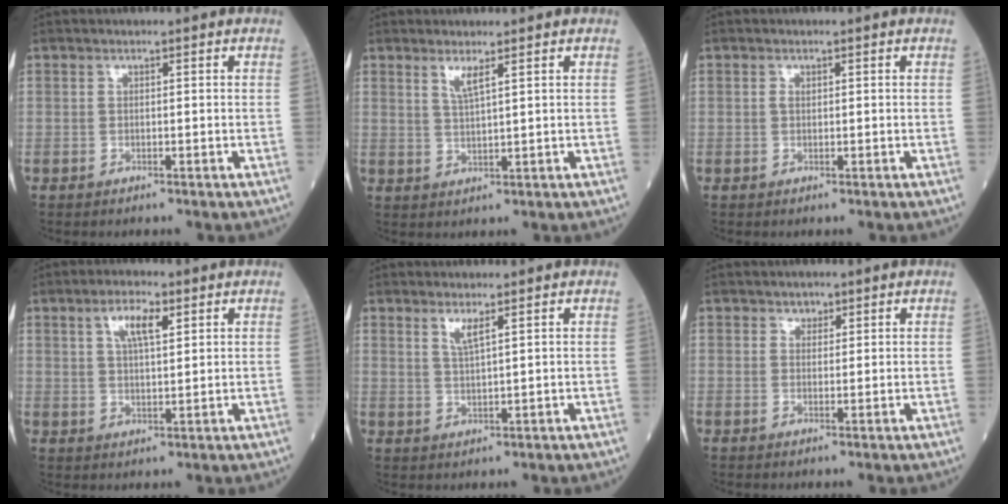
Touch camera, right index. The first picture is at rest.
{"total": 2.6, "force": [1.7, -0.2, 2.0], "torque": [-0.045, -0.006, 0.037]}
{"total": 0.6, "force": [0.3, 0.3, 0.4], "torque": [-0.013, 0.000, 0.006]}
{"total": 5.0, "force": [2.5, 1.3, 4.1], "torque": [-0.082, 0.007, 0.049]}
{"total": 2.4, "force": [1.6, -0.2, 1.8], "torque": [-0.041, -0.006, 0.036]}
{"total": 1.3, "force": [0.9, 0.8, 0.2], "torque": [0.000, -0.003, 0.015]}